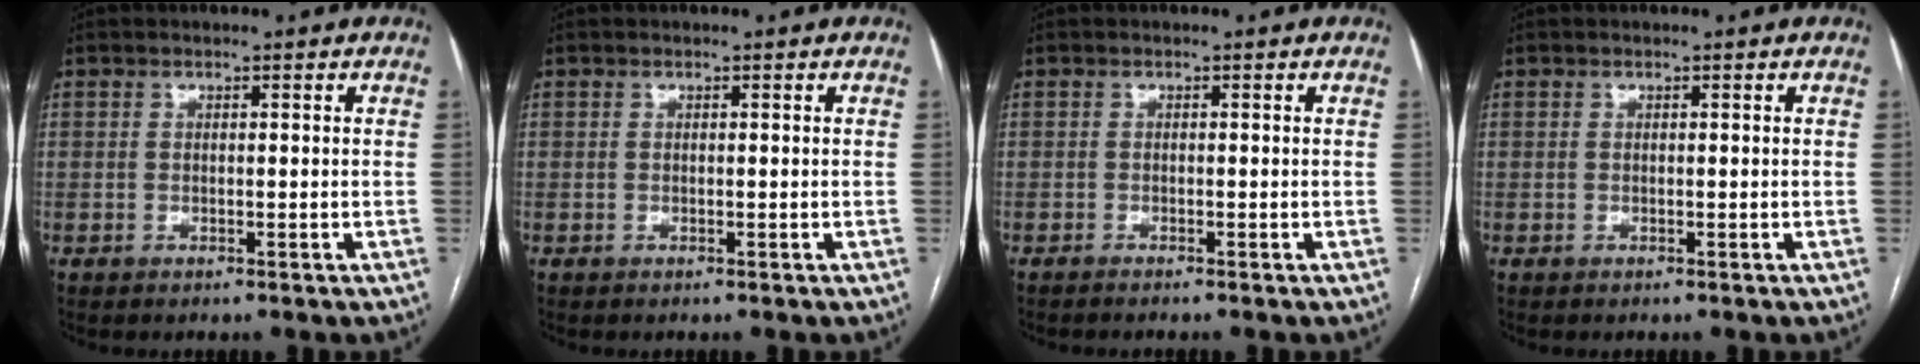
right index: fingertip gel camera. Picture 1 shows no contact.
{"total": 0.0}
{"total": 1.2, "force": [-1.1, -0.2, 0.5], "torque": [-0.005, 0.002, -0.015]}
{"total": 0.0}